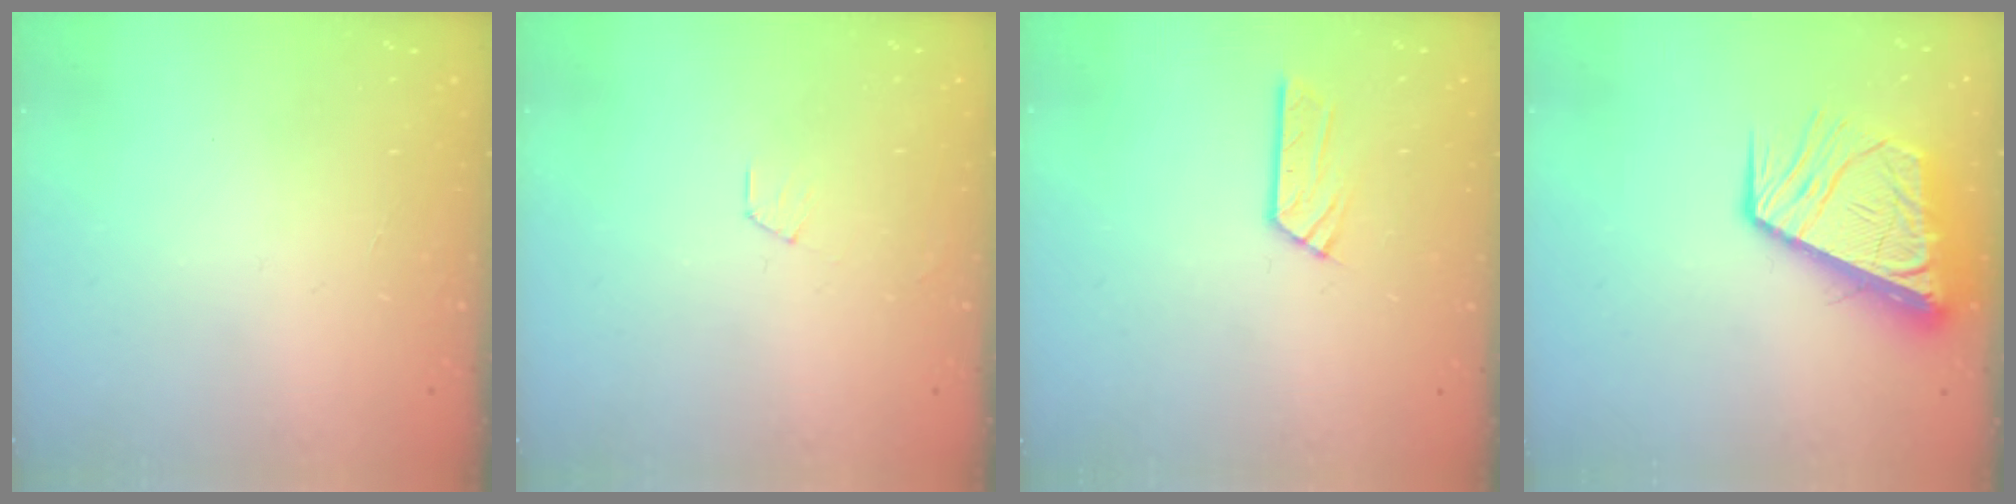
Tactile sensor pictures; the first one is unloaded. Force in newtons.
{"total": 3.5, "press": 3.4, "slide": 0.4}
{"total": 6.4, "press": 6.4, "slide": 0.3}
{"total": 13.9, "press": 13.8, "slide": 1.7}